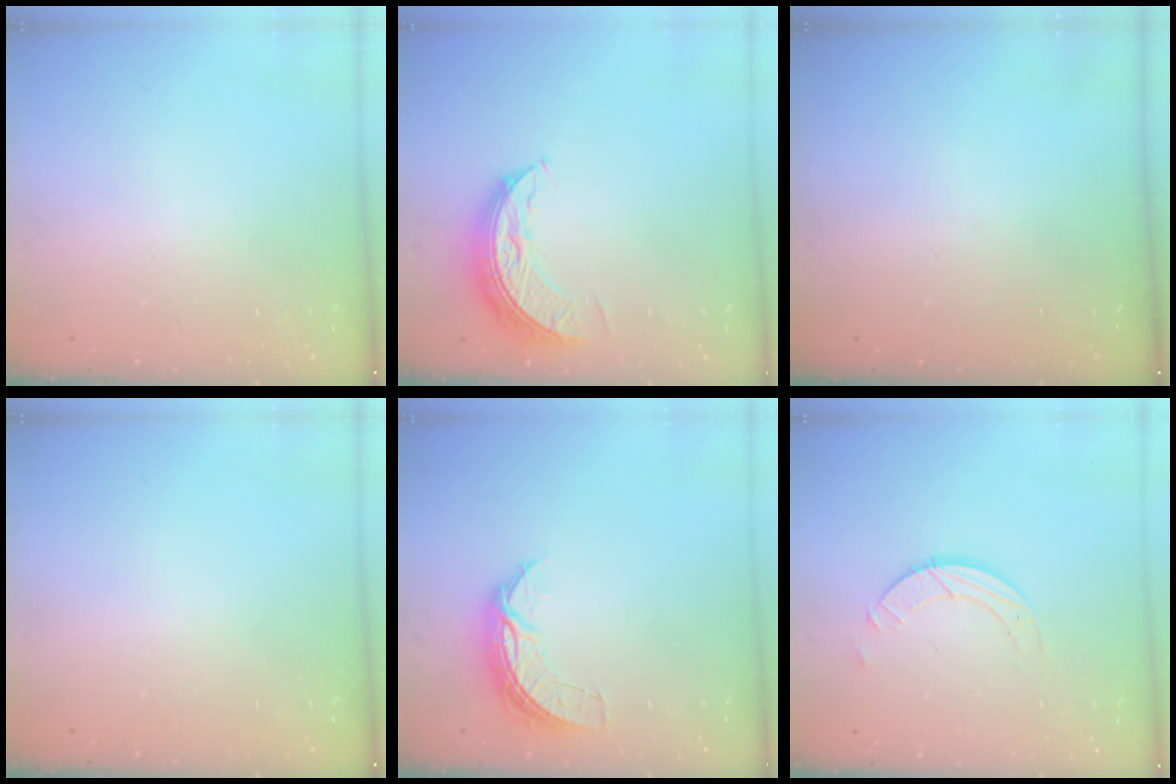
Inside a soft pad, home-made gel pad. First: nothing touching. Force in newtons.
{"total": 7.9, "press": 7.9, "slide": 0.6}
{"total": 0.0}
{"total": 0.0}
{"total": 6.9, "press": 6.9, "slide": 0.6}
{"total": 3.2, "press": 3.2, "slide": 0.3}